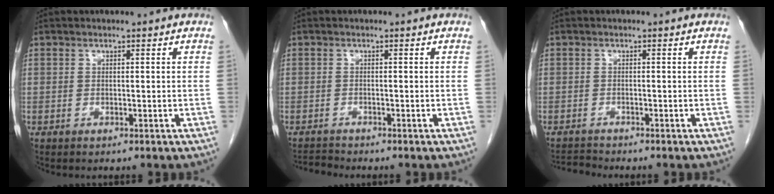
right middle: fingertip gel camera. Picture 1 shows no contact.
{"total": 1.6, "force": [-1.5, -0.4, -0.4], "torque": [0.005, -0.013, -0.026]}
{"total": 1.9, "force": [-1.8, -0.5, -0.4], "torque": [0.005, -0.015, -0.031]}